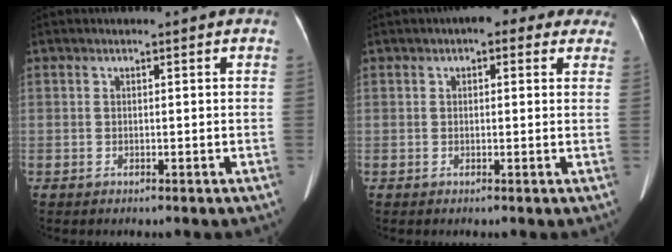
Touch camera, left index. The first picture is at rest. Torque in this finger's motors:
{"motor_torque": [0.24, -0.26, 0.01, 0.03]}